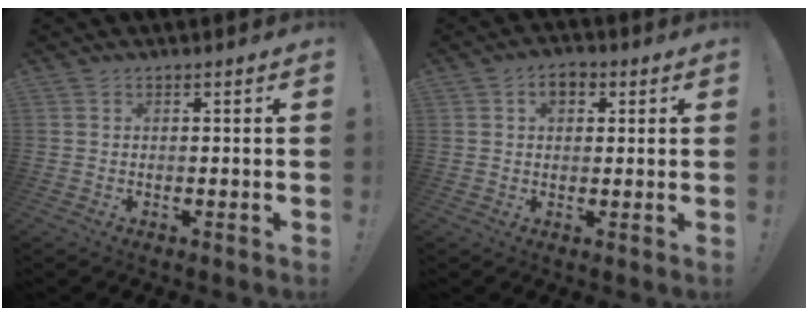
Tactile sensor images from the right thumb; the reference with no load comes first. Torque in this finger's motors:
{"motor_torque": [-0.29, 0.29, 0.05, 0.06, 0.00]}